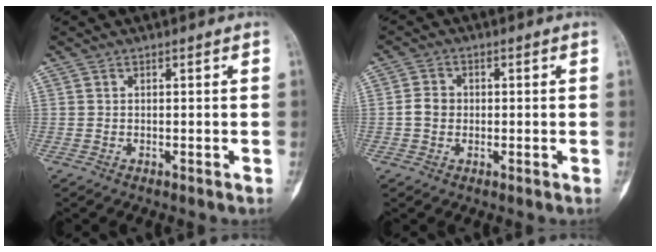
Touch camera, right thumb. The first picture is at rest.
{"total": 3.3, "force": [-0.2, 2.8, 1.7], "torque": [-0.022, 0.009, -0.010]}